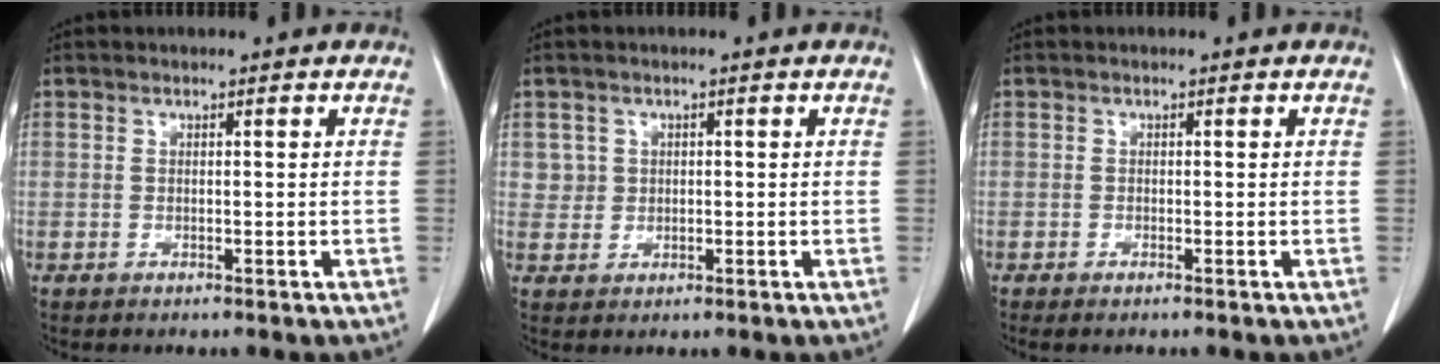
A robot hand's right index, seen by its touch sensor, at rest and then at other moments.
{"total": 2.3, "force": [0.7, 2.2, 0.0], "torque": [0.012, 0.002, 0.009]}
{"total": 0.6, "force": [-0.5, 0.0, 0.4], "torque": [-0.009, -0.003, -0.006]}